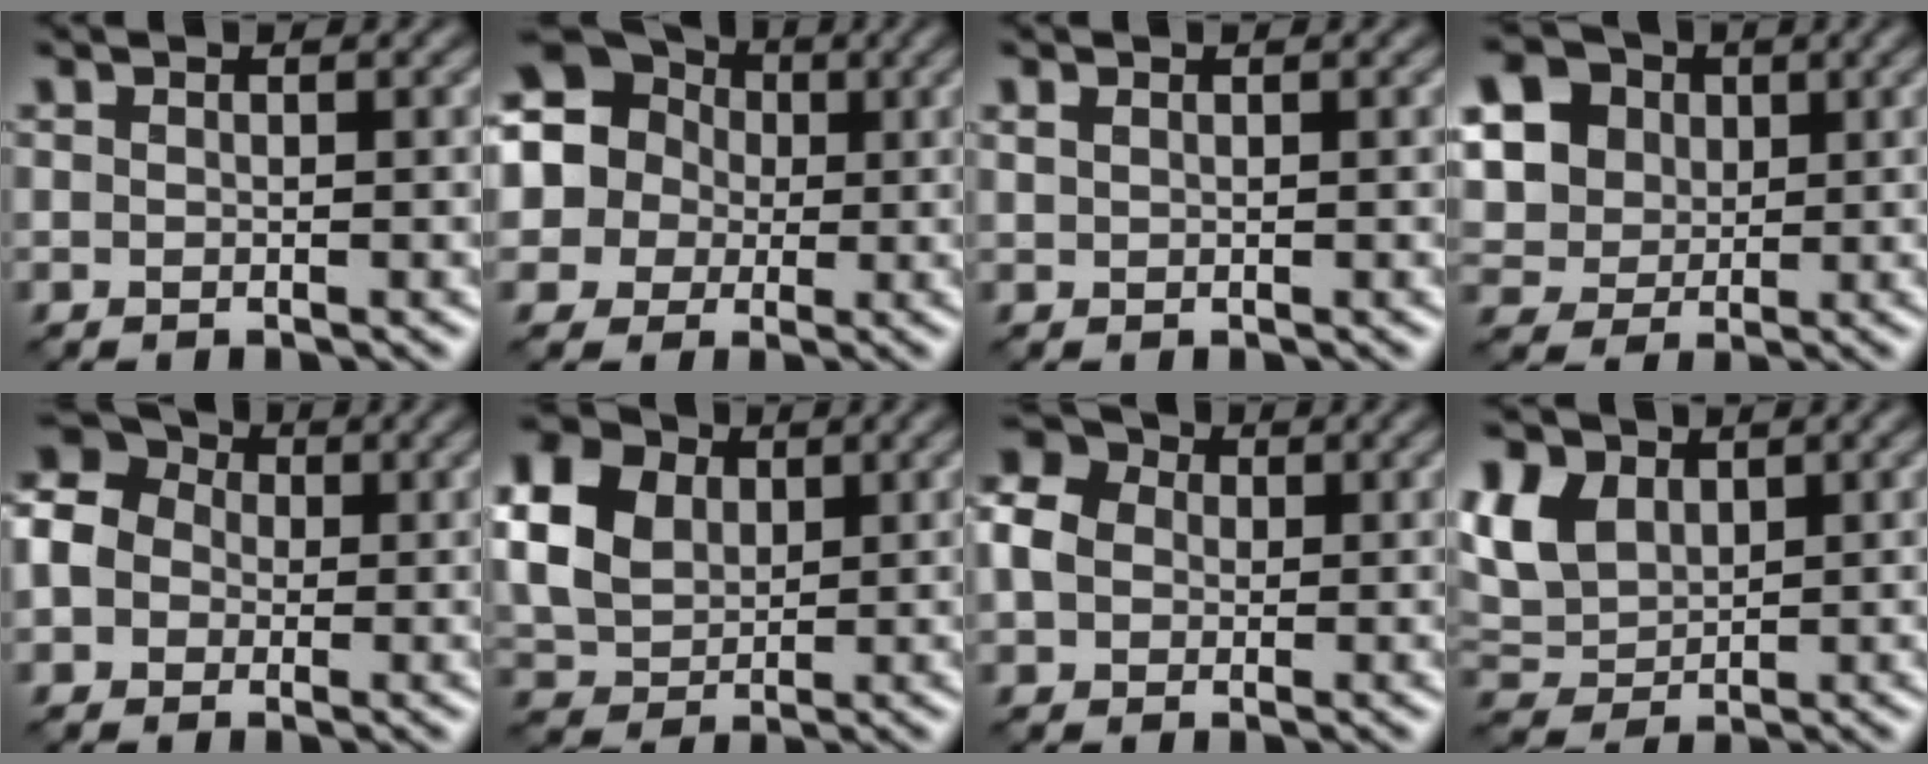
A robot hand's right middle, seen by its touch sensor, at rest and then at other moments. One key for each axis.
{"total": 12.4, "fx": 3.0, "fy": 11.4, "fz": 3.9, "tx": -0.119, "ty": 0.042, "tz": 0.035}
{"total": 0.6, "fx": 0.4, "fy": 0.3, "fz": 0.2, "tx": -0.006, "ty": 0.002, "tz": 0.010}
{"total": 13.0, "fx": 4.0, "fy": 11.1, "fz": 5.3, "tx": -0.152, "ty": 0.018, "tz": 0.071}
{"total": 9.8, "fx": 0.4, "fy": 8.7, "fz": 4.5, "tx": -0.104, "ty": 0.037, "tz": -0.040}
{"total": 10.8, "fx": 3.7, "fy": 8.2, "fz": 5.9, "tx": -0.150, "ty": 0.032, "tz": 0.073}
{"total": 5.4, "fx": 0.7, "fy": 4.5, "fz": 2.8, "tx": -0.085, "ty": 0.019, "tz": 0.003}
{"total": 6.2, "fx": 2.9, "fy": 4.2, "fz": 3.5, "tx": -0.114, "ty": 0.023, "tz": 0.056}